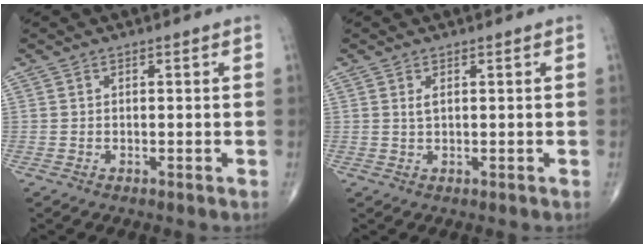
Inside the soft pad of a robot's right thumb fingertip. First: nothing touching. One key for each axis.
{"total": 1.1, "fx": 0.4, "fy": 0.4, "fz": 0.9, "tx": -0.022, "ty": 0.002, "tz": 0.009}